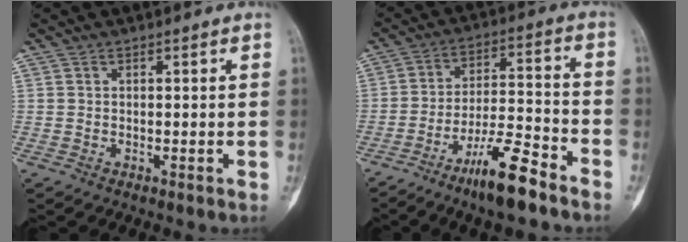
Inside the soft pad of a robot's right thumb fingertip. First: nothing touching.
{"total": 11.7, "force": [-8.1, 2.2, 8.1], "torque": [-0.145, 0.061, -0.143]}